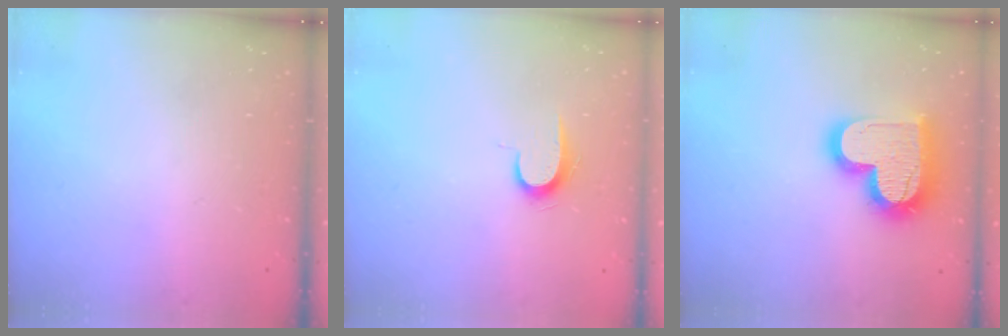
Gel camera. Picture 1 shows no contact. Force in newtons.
{"total": 6.6, "press": 6.6, "slide": 0.7}
{"total": 20.0, "press": 19.9, "slide": 1.4}